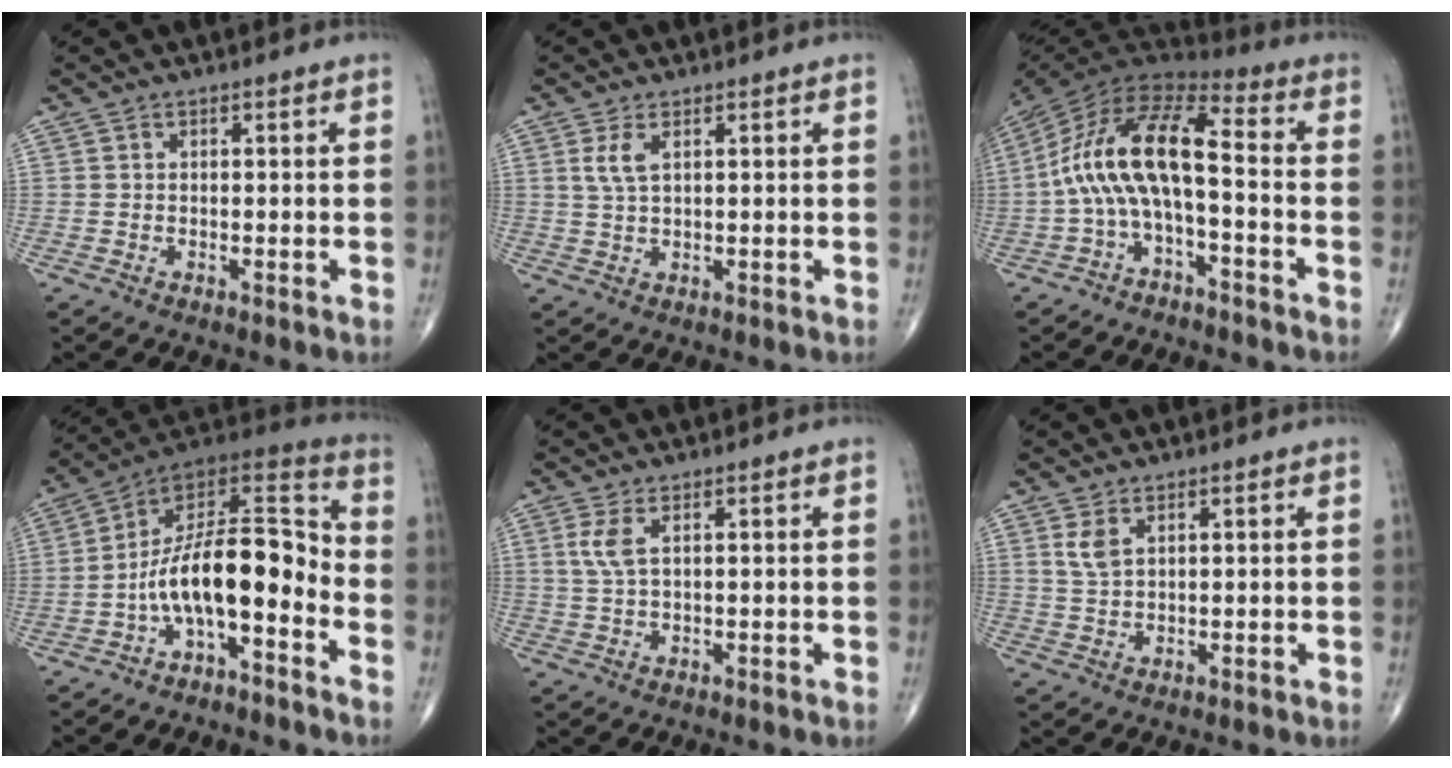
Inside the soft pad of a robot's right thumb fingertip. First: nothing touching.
{"total": 3.0, "force": [1.2, 1.1, 2.5], "torque": [-0.058, 0.001, 0.031]}
{"total": 15.1, "force": [-2.5, 5.9, 13.6], "torque": [-0.258, 0.075, -0.058]}
{"total": 15.1, "force": [-5.2, 5.9, 12.9], "torque": [-0.206, 0.098, -0.095]}
{"total": 3.2, "force": [1.1, 0.9, 2.8], "torque": [-0.074, 0.003, 0.030]}
{"total": 3.0, "force": [1.5, 1.4, 2.1], "torque": [-0.044, -0.004, 0.037]}